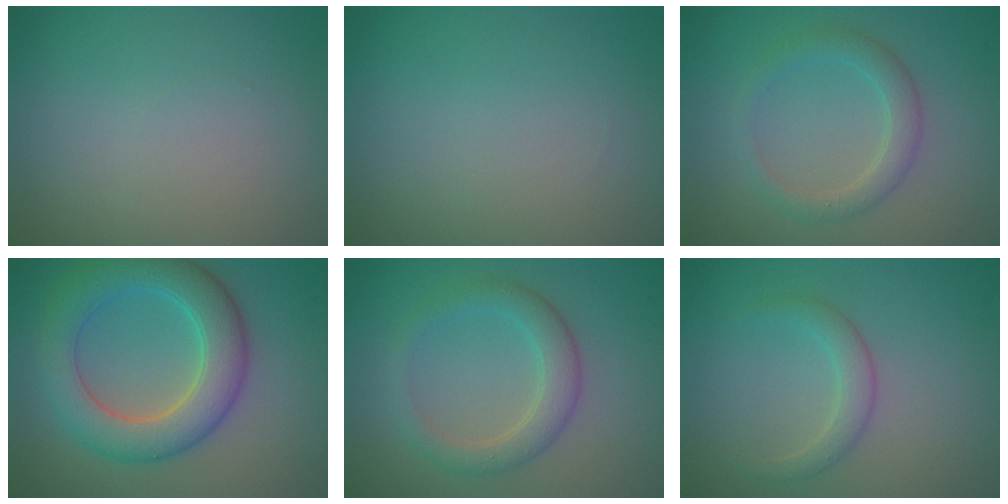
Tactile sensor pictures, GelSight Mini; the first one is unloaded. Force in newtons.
{"total": 0.0}
{"total": 2.3, "press": 2.3, "slide": 0.1}
{"total": 6.7, "press": 6.7, "slide": 0.3}
{"total": 3.2, "press": 3.2, "slide": 0.2}
{"total": 1.9, "press": 1.9, "slide": 0.1}